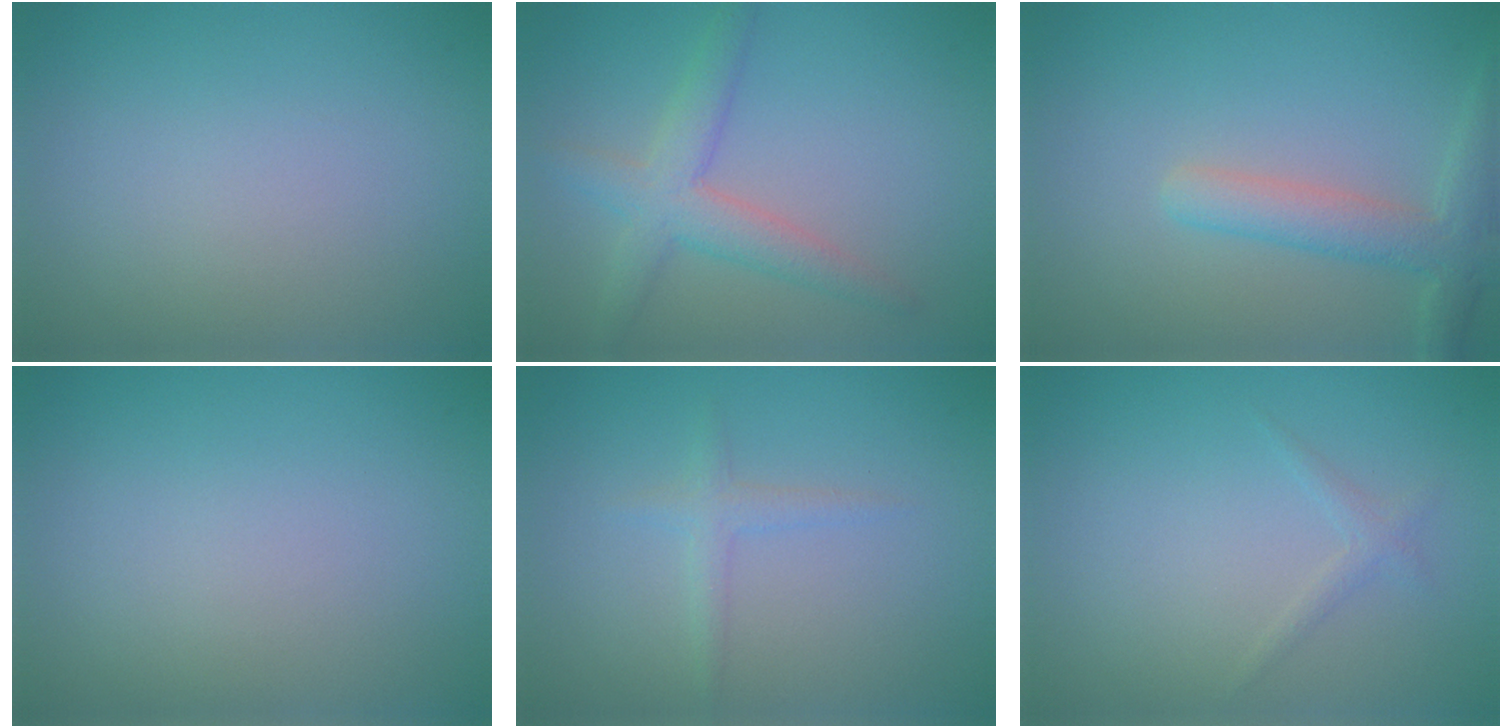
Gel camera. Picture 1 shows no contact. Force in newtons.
{"total": 3.9, "press": 3.9, "slide": 0.1}
{"total": 3.5, "press": 3.5, "slide": 0.3}
{"total": 0.0}
{"total": 1.3, "press": 1.3, "slide": 0.1}
{"total": 0.9, "press": 0.9, "slide": 0.1}